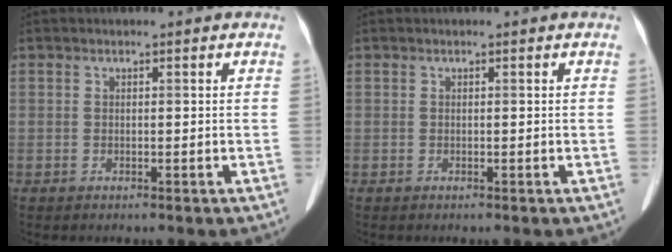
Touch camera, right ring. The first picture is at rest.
{"total": 0.0}